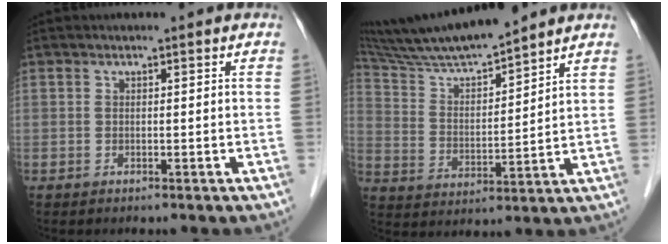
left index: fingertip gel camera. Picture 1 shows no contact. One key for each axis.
{"total": 14.0, "fx": 12.7, "fy": 0.2, "fz": 5.9, "tx": -0.114, "ty": 0.012, "tz": 0.234}